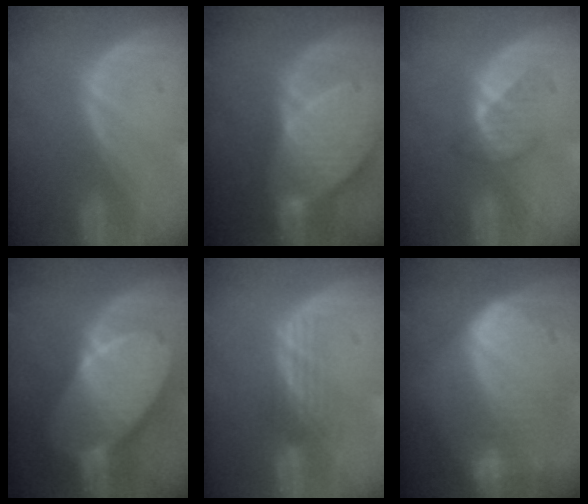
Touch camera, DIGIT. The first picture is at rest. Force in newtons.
{"total": 10.2, "press": 9.0, "slide": 4.8}
{"total": 3.4, "press": 3.2, "slide": 1.2}
{"total": 10.6, "press": 10.6, "slide": 0.7}
{"total": 3.2, "press": 2.7, "slide": 1.7}
{"total": 10.3, "press": 8.8, "slide": 5.2}